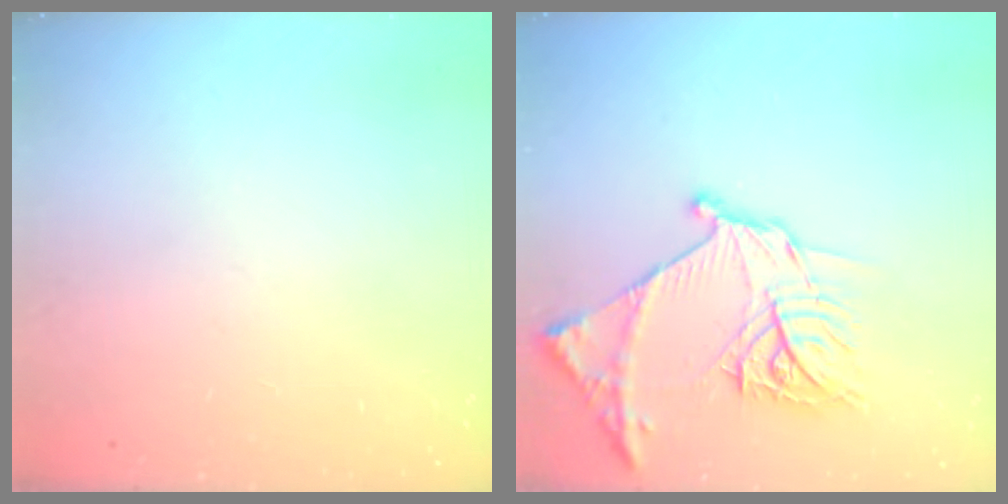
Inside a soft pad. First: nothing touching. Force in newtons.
{"total": 18.4, "press": 18.3, "slide": 1.9}